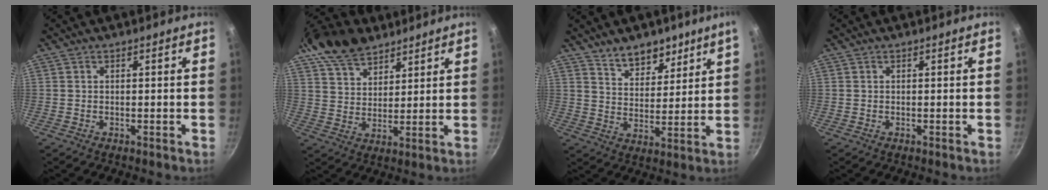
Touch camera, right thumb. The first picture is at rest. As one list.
[{"total": 13.5, "force": [10.0, 7.5, 5.3], "torque": [-0.078, -0.019, 0.179]}, {"total": 8.0, "force": [6.1, 3.1, 4.1], "torque": [-0.041, -0.042, 0.107]}, {"total": 0.0}]